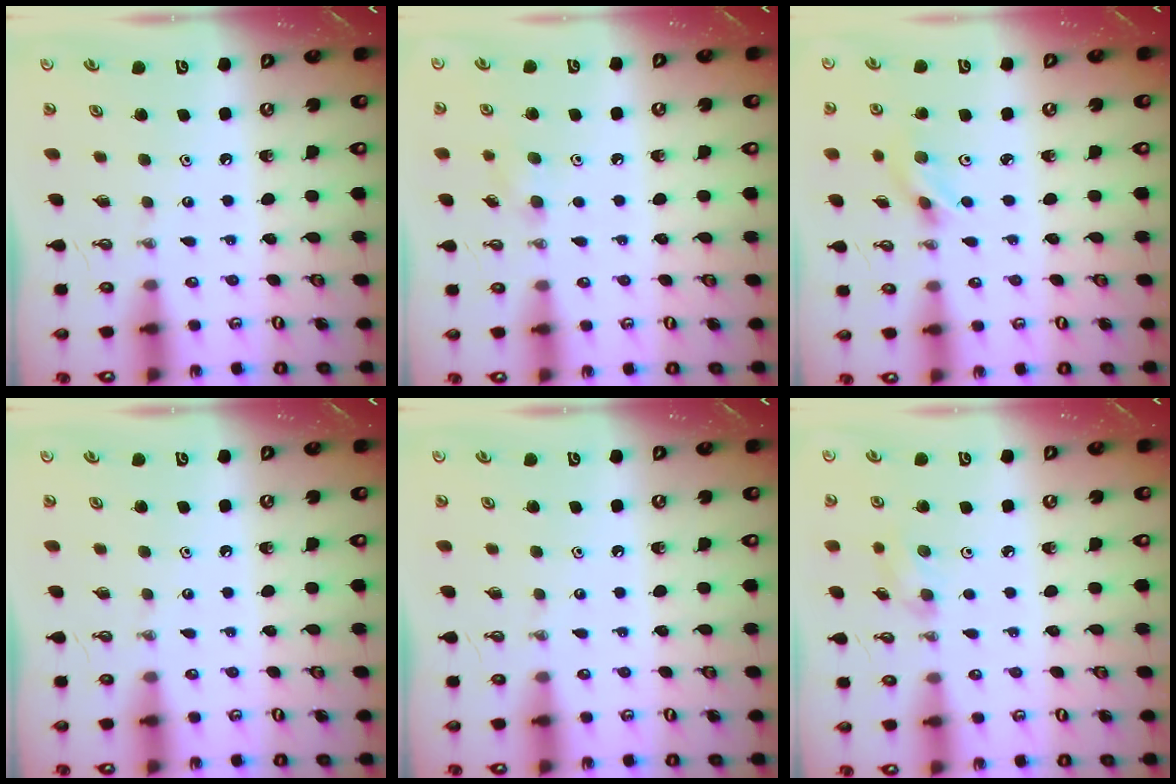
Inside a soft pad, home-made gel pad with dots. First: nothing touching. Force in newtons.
{"total": 6.0, "press": 5.7, "slide": 1.9}
{"total": 3.4, "press": 3.3, "slide": 0.8}
{"total": 0.0}
{"total": 0.0}
{"total": 5.8, "press": 5.5, "slide": 1.9}